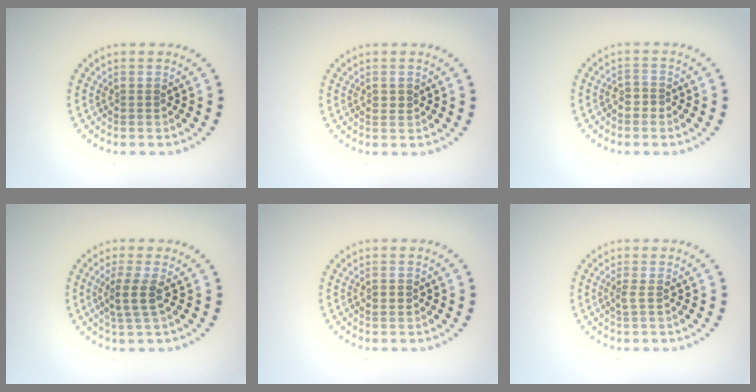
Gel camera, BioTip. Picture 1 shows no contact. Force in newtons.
{"total": 0.8, "press": 0.8, "slide": 0.1}
{"total": 1.5, "press": 1.3, "slide": 0.8}
{"total": 2.5, "press": 2.0, "slide": 1.4}
{"total": 1.2, "press": 1.2, "slide": 0.1}
{"total": 0.9, "press": 0.6, "slide": 0.6}